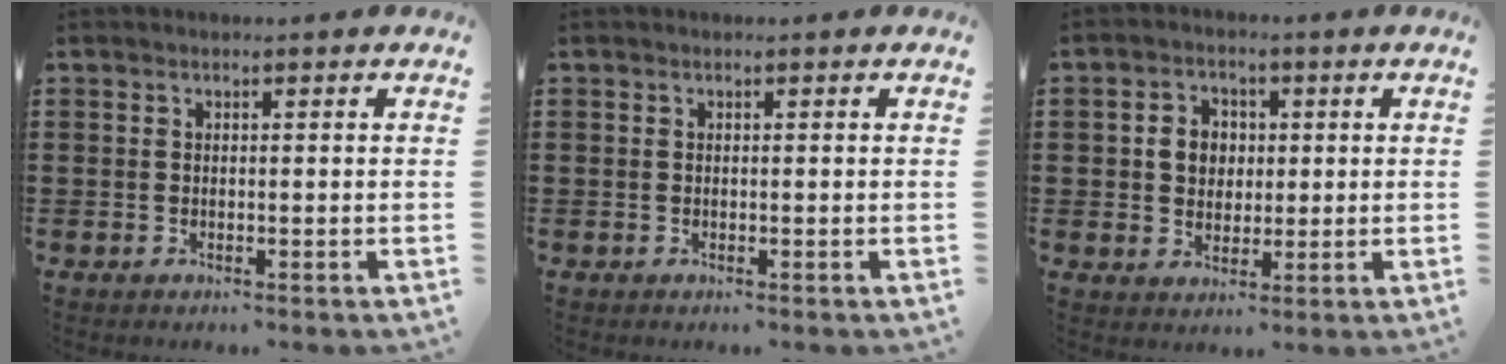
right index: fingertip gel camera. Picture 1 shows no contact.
{"total": 0.0}
{"total": 4.5, "force": [0.4, 4.0, 2.0], "torque": [-0.054, 0.014, 0.003]}